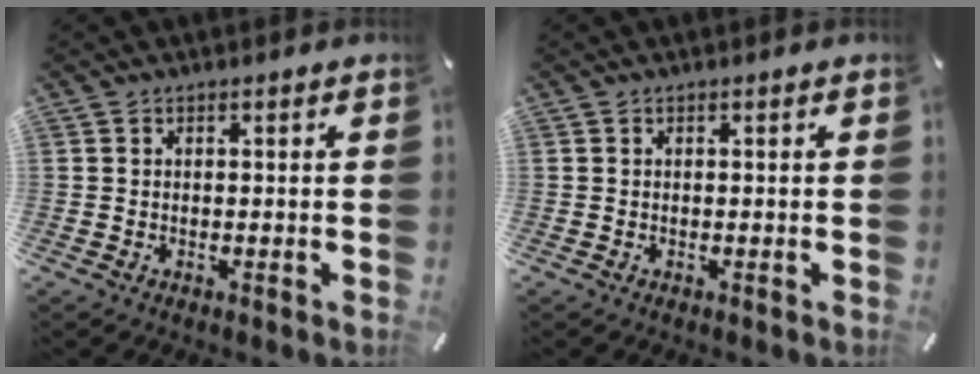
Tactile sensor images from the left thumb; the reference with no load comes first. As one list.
[{"total": 0.0}]